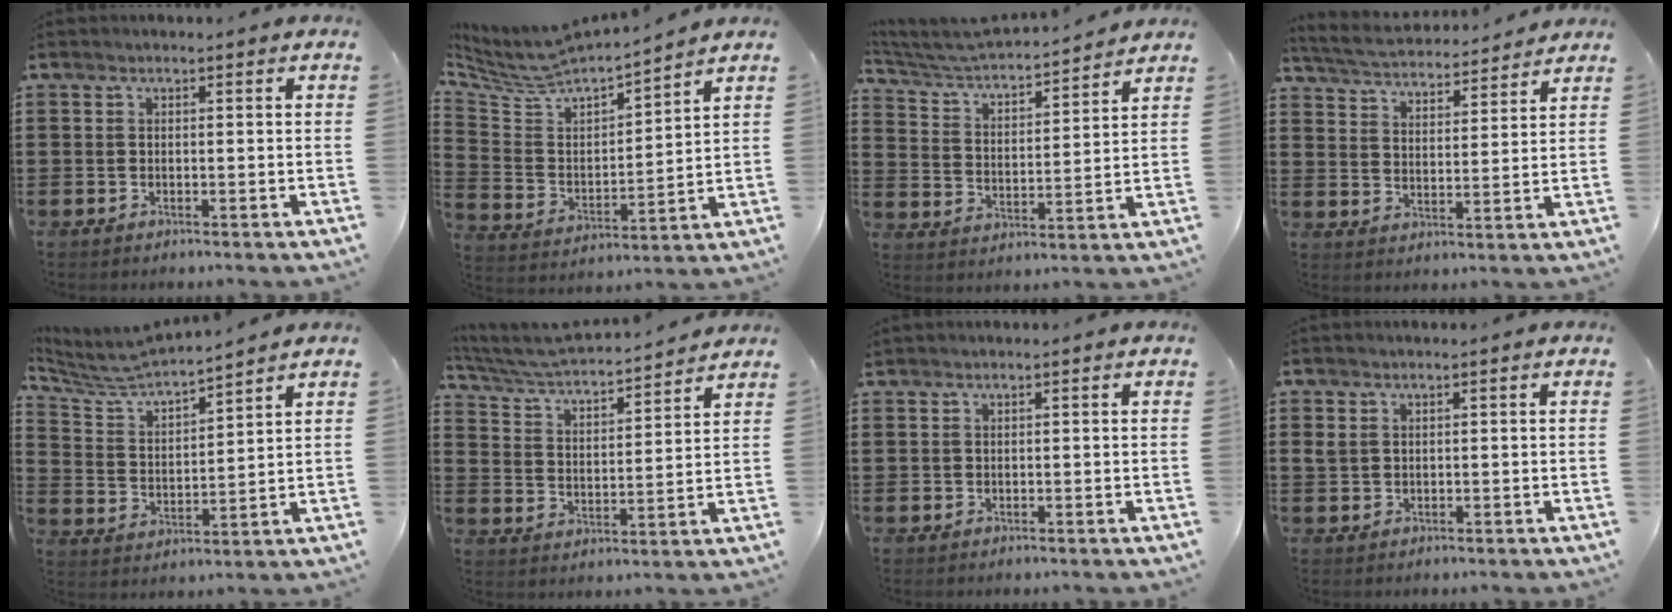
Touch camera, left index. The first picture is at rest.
{"total": 5.5, "force": [5.0, 1.3, 1.9], "torque": [-0.066, -0.038, 0.078]}
{"total": 3.9, "force": [3.7, 0.4, 1.0], "torque": [-0.041, -0.034, 0.055]}
{"total": 4.2, "force": [4.2, 0.1, 0.4], "torque": [-0.033, -0.028, 0.069]}
{"total": 5.8, "force": [5.6, 0.4, 1.5], "torque": [-0.059, -0.038, 0.092]}
{"total": 4.6, "force": [4.4, 0.2, 1.3], "torque": [-0.048, -0.035, 0.069]}
{"total": 0.7, "force": [0.6, 0.3, 0.0], "torque": [-0.003, 0.001, 0.013]}
{"total": 1.3, "force": [0.6, 1.0, 0.6], "torque": [-0.016, 0.006, 0.011]}